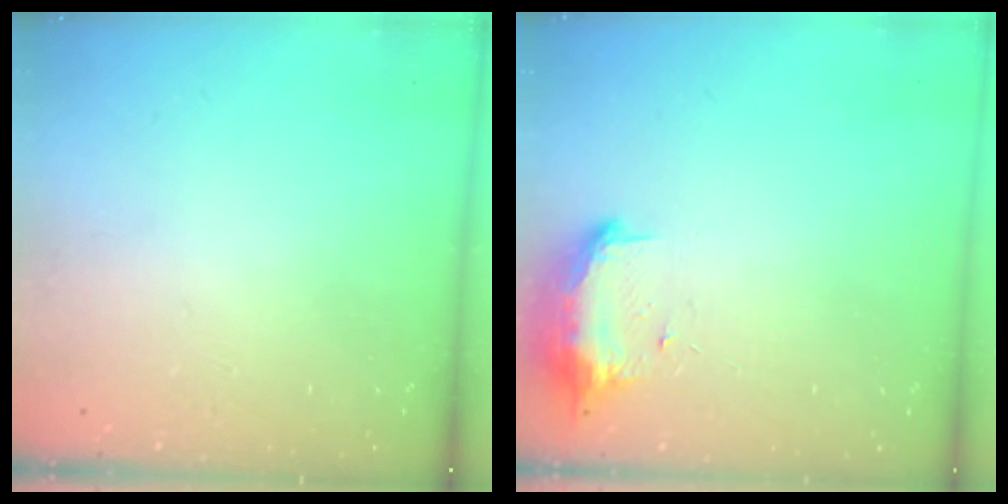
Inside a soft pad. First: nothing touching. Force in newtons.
{"total": 9.4, "press": 9.4, "slide": 0.6}